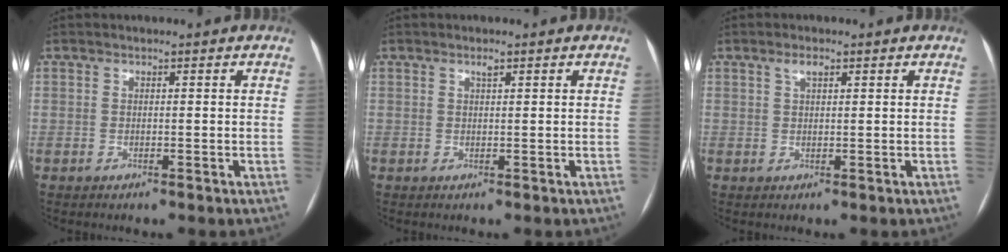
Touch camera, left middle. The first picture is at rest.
{"total": 0.7, "force": [0.5, 0.1, 0.5], "torque": [-0.010, 0.000, 0.009]}
{"total": 1.6, "force": [0.9, 0.6, 1.1], "torque": [-0.025, 0.007, 0.019]}